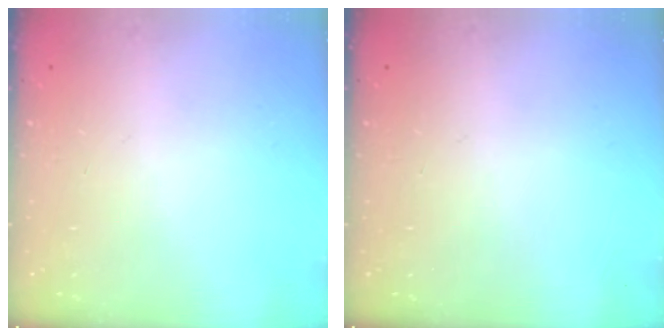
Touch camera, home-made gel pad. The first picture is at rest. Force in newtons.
{"total": 0.0}